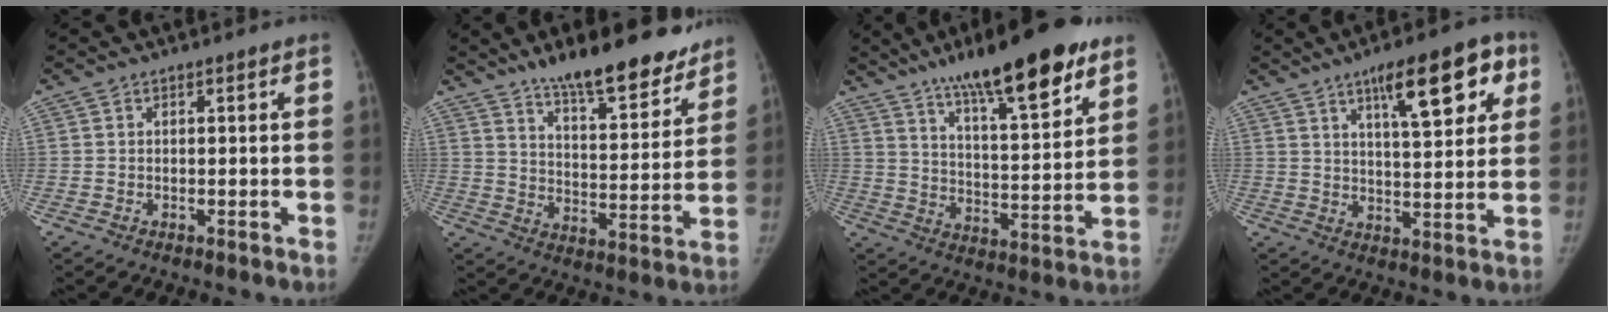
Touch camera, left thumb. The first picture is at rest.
{"total": 17.8, "force": [13.7, 5.4, 10.0], "torque": [-0.105, -0.080, 0.212]}
{"total": 21.4, "force": [13.9, 5.1, 15.5], "torque": [-0.218, -0.051, 0.219]}
{"total": 14.5, "force": [7.0, 4.7, 11.9], "torque": [-0.140, -0.017, 0.100]}